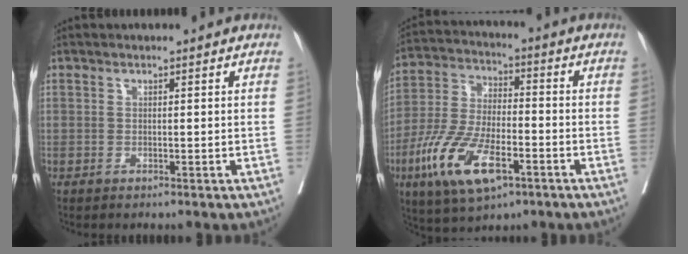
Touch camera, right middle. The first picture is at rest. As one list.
[{"total": 14.1, "force": [-6.3, 5.3, 11.4], "torque": [-0.238, -0.009, -0.113]}]